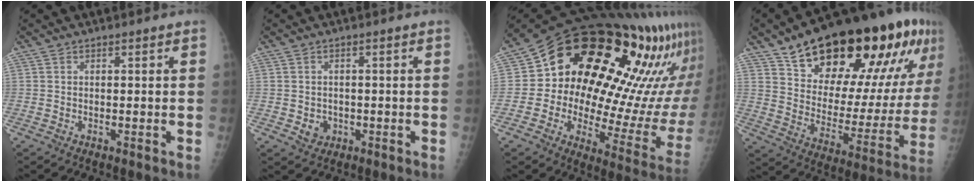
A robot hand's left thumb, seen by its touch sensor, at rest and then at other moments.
{"total": 3.0, "force": [-0.6, 2.7, 1.1], "torque": [-0.002, 0.003, -0.002]}
{"total": 31.4, "force": [13.9, 11.7, 25.6], "torque": [-0.305, -0.003, 0.215]}
{"total": 32.5, "force": [19.7, 12.9, 22.3], "torque": [-0.310, -0.047, 0.305]}